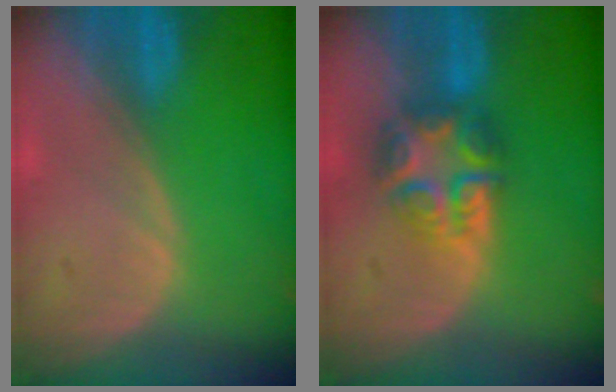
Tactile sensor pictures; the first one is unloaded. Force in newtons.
{"total": 7.8, "press": 6.7, "slide": 3.9}